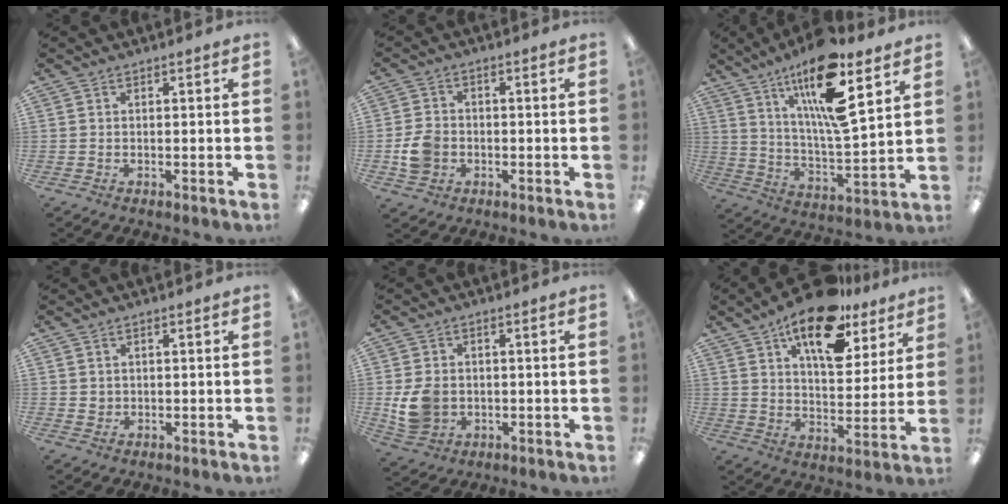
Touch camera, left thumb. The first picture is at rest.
{"total": 6.2, "force": [-1.7, 5.1, 2.9], "torque": [-0.053, 0.009, -0.031]}
{"total": 18.9, "force": [12.2, 4.3, 13.8], "torque": [-0.240, -0.063, 0.195]}
{"total": 1.3, "force": [0.5, 1.2, 0.3], "torque": [-0.006, 0.005, 0.008]}
{"total": 7.7, "force": [-0.7, 6.5, 4.1], "torque": [-0.085, 0.007, -0.010]}
{"total": 18.3, "force": [12.0, 8.1, 11.2], "torque": [-0.172, -0.057, 0.202]}